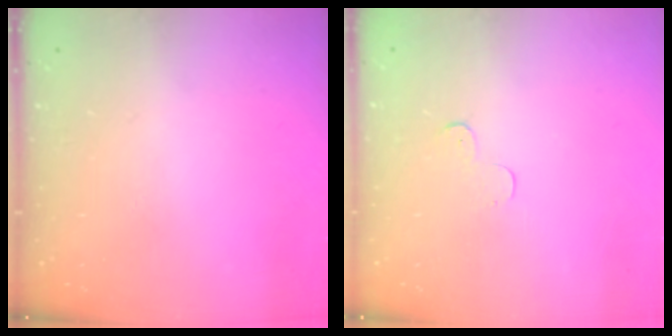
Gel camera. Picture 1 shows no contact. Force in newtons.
{"total": 3.5, "press": 3.5, "slide": 0.4}